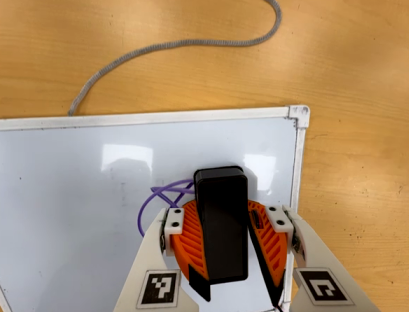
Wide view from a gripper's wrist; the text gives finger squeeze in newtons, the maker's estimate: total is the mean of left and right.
{"total": 16.6, "left": 18.6, "right": 14.6}